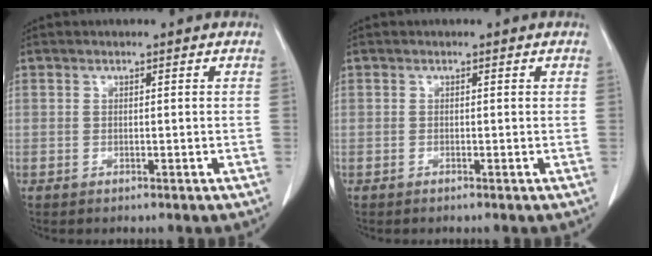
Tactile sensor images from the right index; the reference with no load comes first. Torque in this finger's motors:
{"motor_torque": [-1.05, 0.87, -0.57, -0.19]}